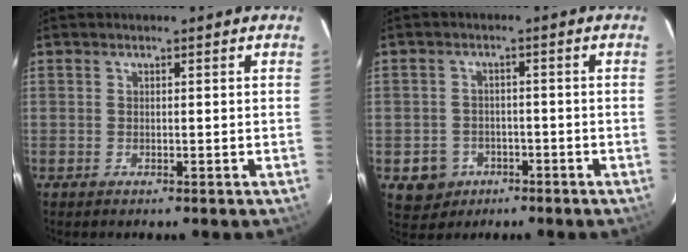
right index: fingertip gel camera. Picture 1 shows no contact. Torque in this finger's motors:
{"motor_torque": [-0.19, -0.14, -0.62, -0.21]}